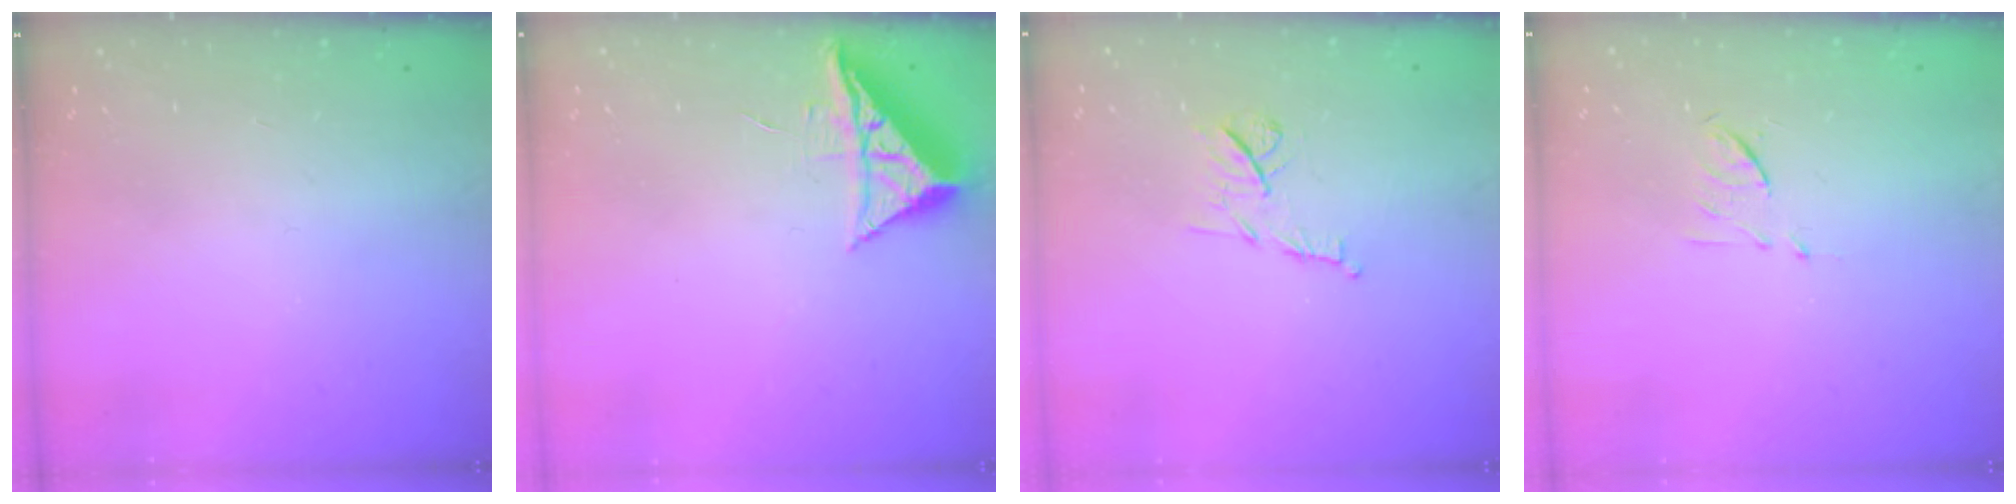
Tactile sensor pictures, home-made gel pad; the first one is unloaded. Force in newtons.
{"total": 7.1, "press": 7.1, "slide": 0.2}
{"total": 7.1, "press": 7.0, "slide": 1.0}
{"total": 6.6, "press": 6.5, "slide": 0.9}